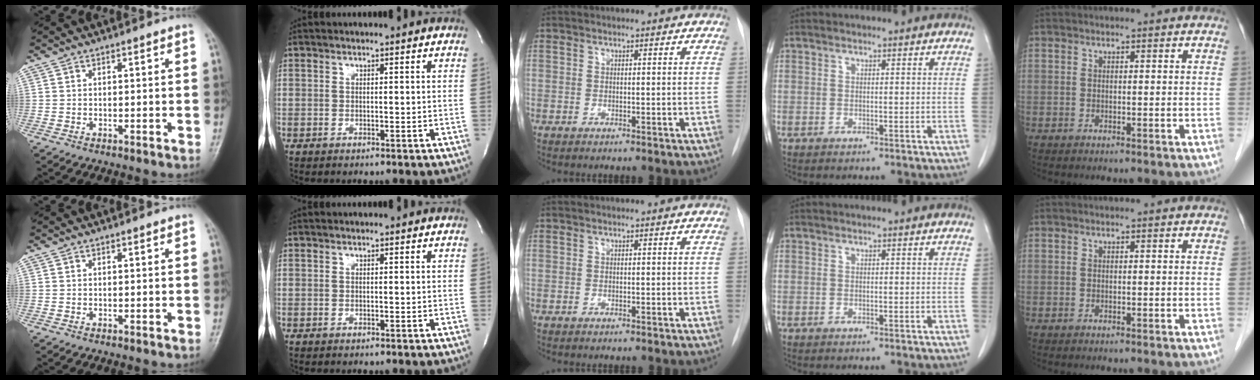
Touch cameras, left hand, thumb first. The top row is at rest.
{}